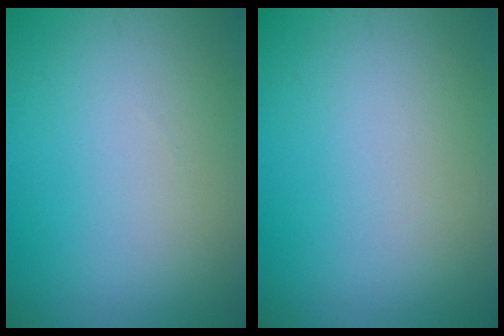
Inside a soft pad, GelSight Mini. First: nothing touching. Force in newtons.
{"total": 0.0}